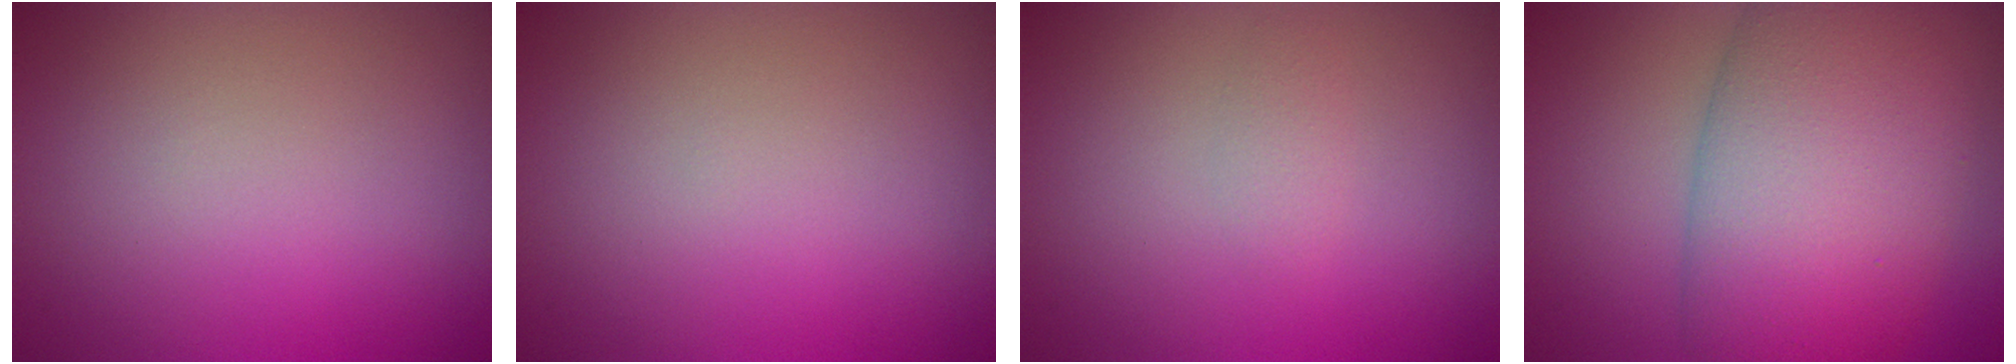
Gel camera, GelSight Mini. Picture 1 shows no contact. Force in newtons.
{"total": 0.0}
{"total": 0.8, "press": 0.8, "slide": 0.1}
{"total": 12.0, "press": 12.0, "slide": 0.5}